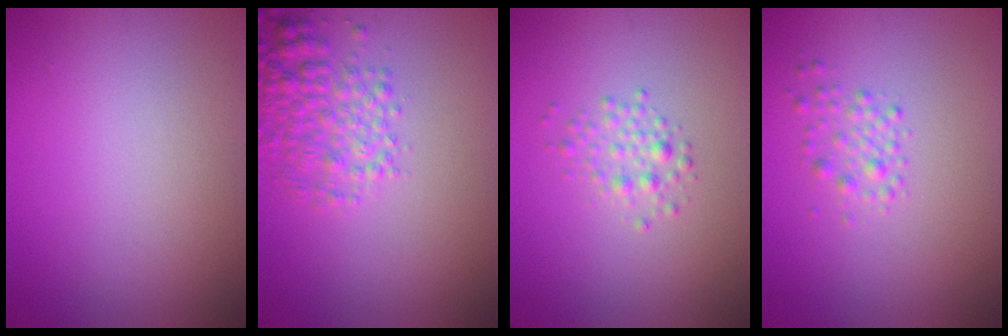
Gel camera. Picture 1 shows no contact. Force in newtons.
{"total": 3.9, "press": 3.9, "slide": 0.2}
{"total": 1.6, "press": 1.6, "slide": 0.0}
{"total": 1.6, "press": 1.6, "slide": 0.0}